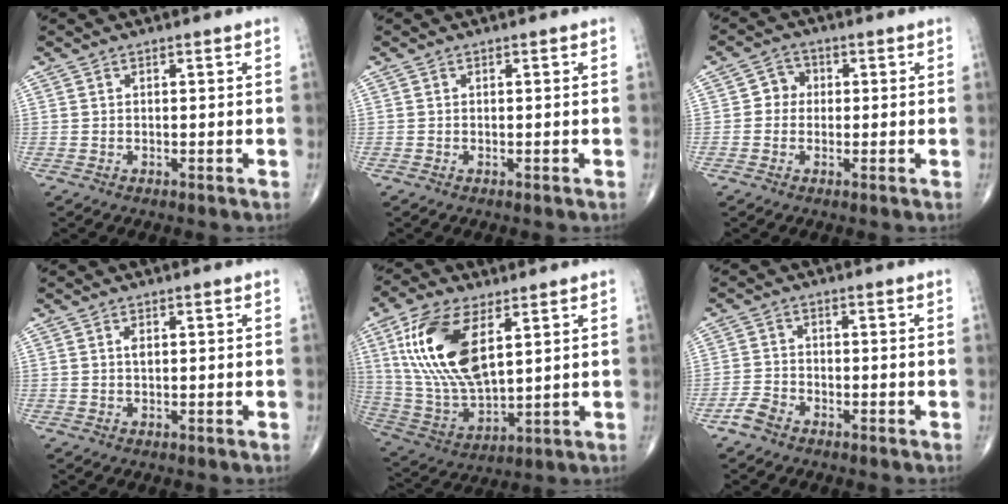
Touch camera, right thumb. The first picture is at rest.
{"total": 0.0}
{"total": 3.4, "force": [0.0, 3.1, 1.3], "torque": [0.002, 0.010, -0.010]}
{"total": 1.0, "force": [0.2, 0.5, 0.9], "torque": [-0.011, 0.001, 0.003]}
{"total": 18.6, "force": [6.3, 8.6, 15.2], "torque": [-0.303, -0.021, 0.127]}
{"total": 3.1, "force": [-2.3, 1.6, 1.3], "torque": [-0.026, 0.011, -0.047]}